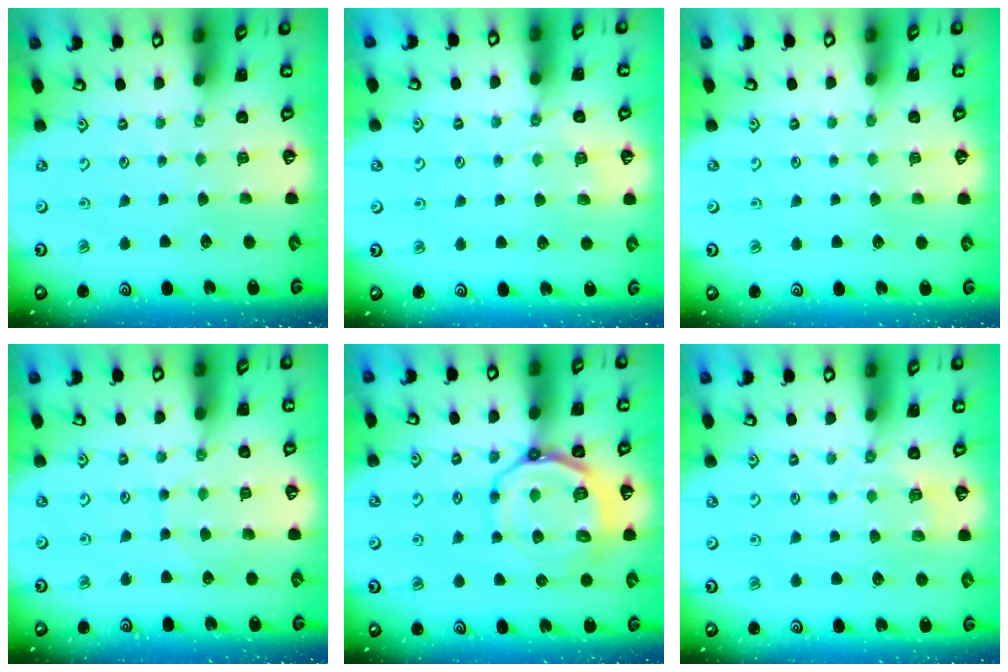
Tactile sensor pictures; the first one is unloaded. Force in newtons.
{"total": 5.3, "press": 5.2, "slide": 0.6}
{"total": 0.9, "press": 0.9, "slide": 0.1}
{"total": 6.1, "press": 6.1, "slide": 0.6}
{"total": 13.3, "press": 13.0, "slide": 2.9}
{"total": 3.0, "press": 2.5, "slide": 1.6}